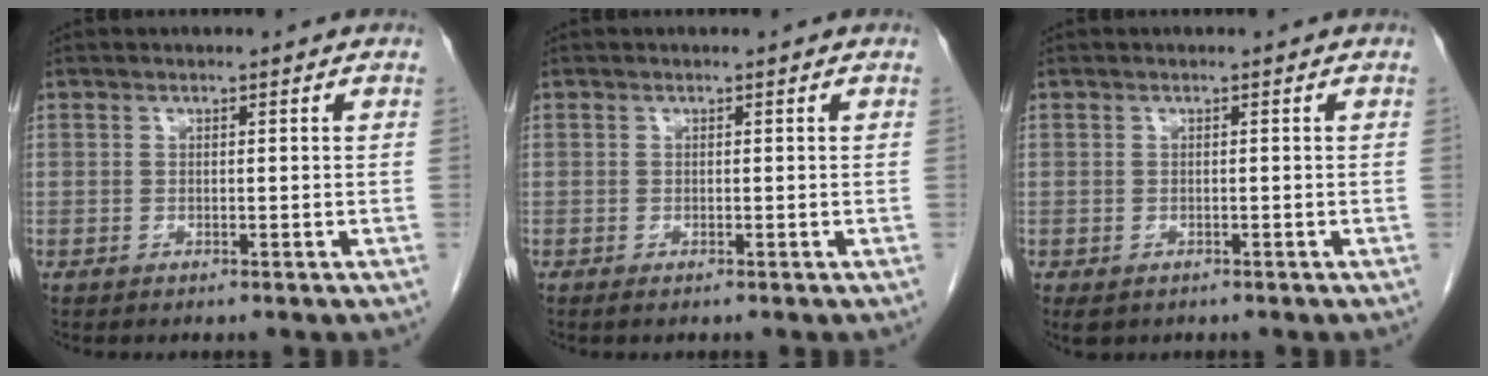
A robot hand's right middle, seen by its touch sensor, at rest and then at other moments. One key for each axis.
{"total": 0.0}
{"total": 1.7, "fx": -1.0, "fy": 1.1, "fz": 0.7, "tx": -0.011, "ty": -0.002, "tz": -0.006}